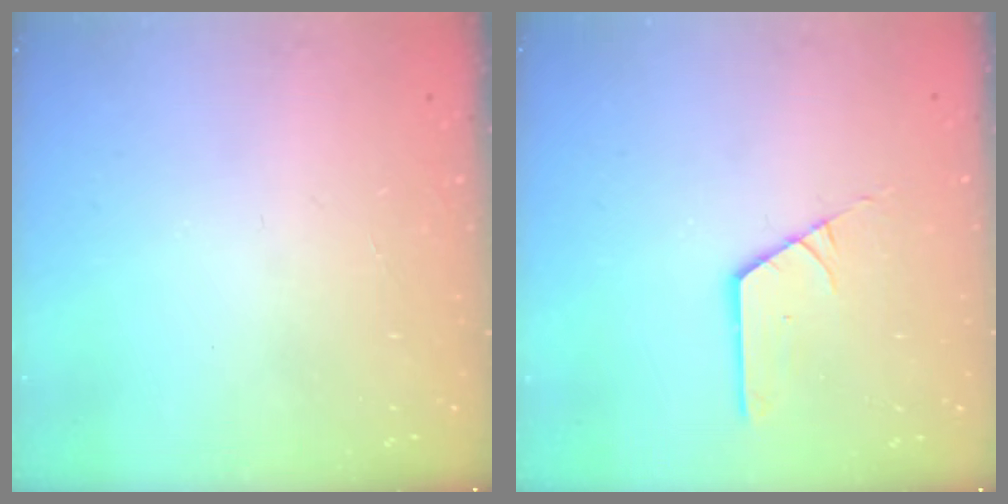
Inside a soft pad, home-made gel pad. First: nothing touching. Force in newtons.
{"total": 2.7, "press": 2.7, "slide": 0.1}